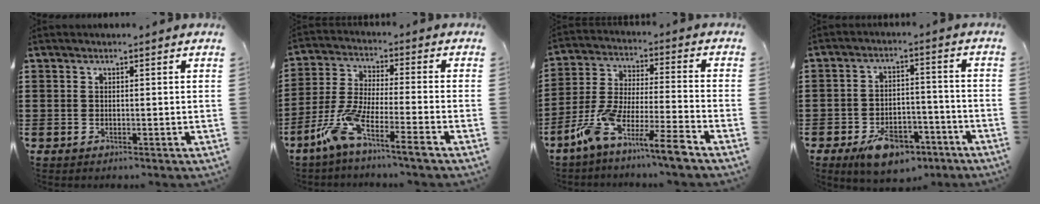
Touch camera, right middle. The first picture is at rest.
{"total": 8.1, "force": [-6.0, 0.1, 5.4], "torque": [-0.136, -0.015, -0.123]}
{"total": 9.8, "force": [-8.1, -0.2, 5.6], "torque": [-0.129, -0.005, -0.166]}
{"total": 7.7, "force": [-5.1, 3.7, 4.4], "torque": [-0.084, 0.016, -0.092]}